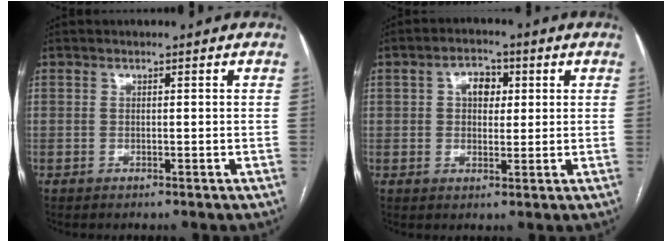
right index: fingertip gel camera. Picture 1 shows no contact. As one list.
[{"total": 4.8, "force": [1.1, 3.2, 3.3], "torque": [-0.057, 0.019, 0.021]}]